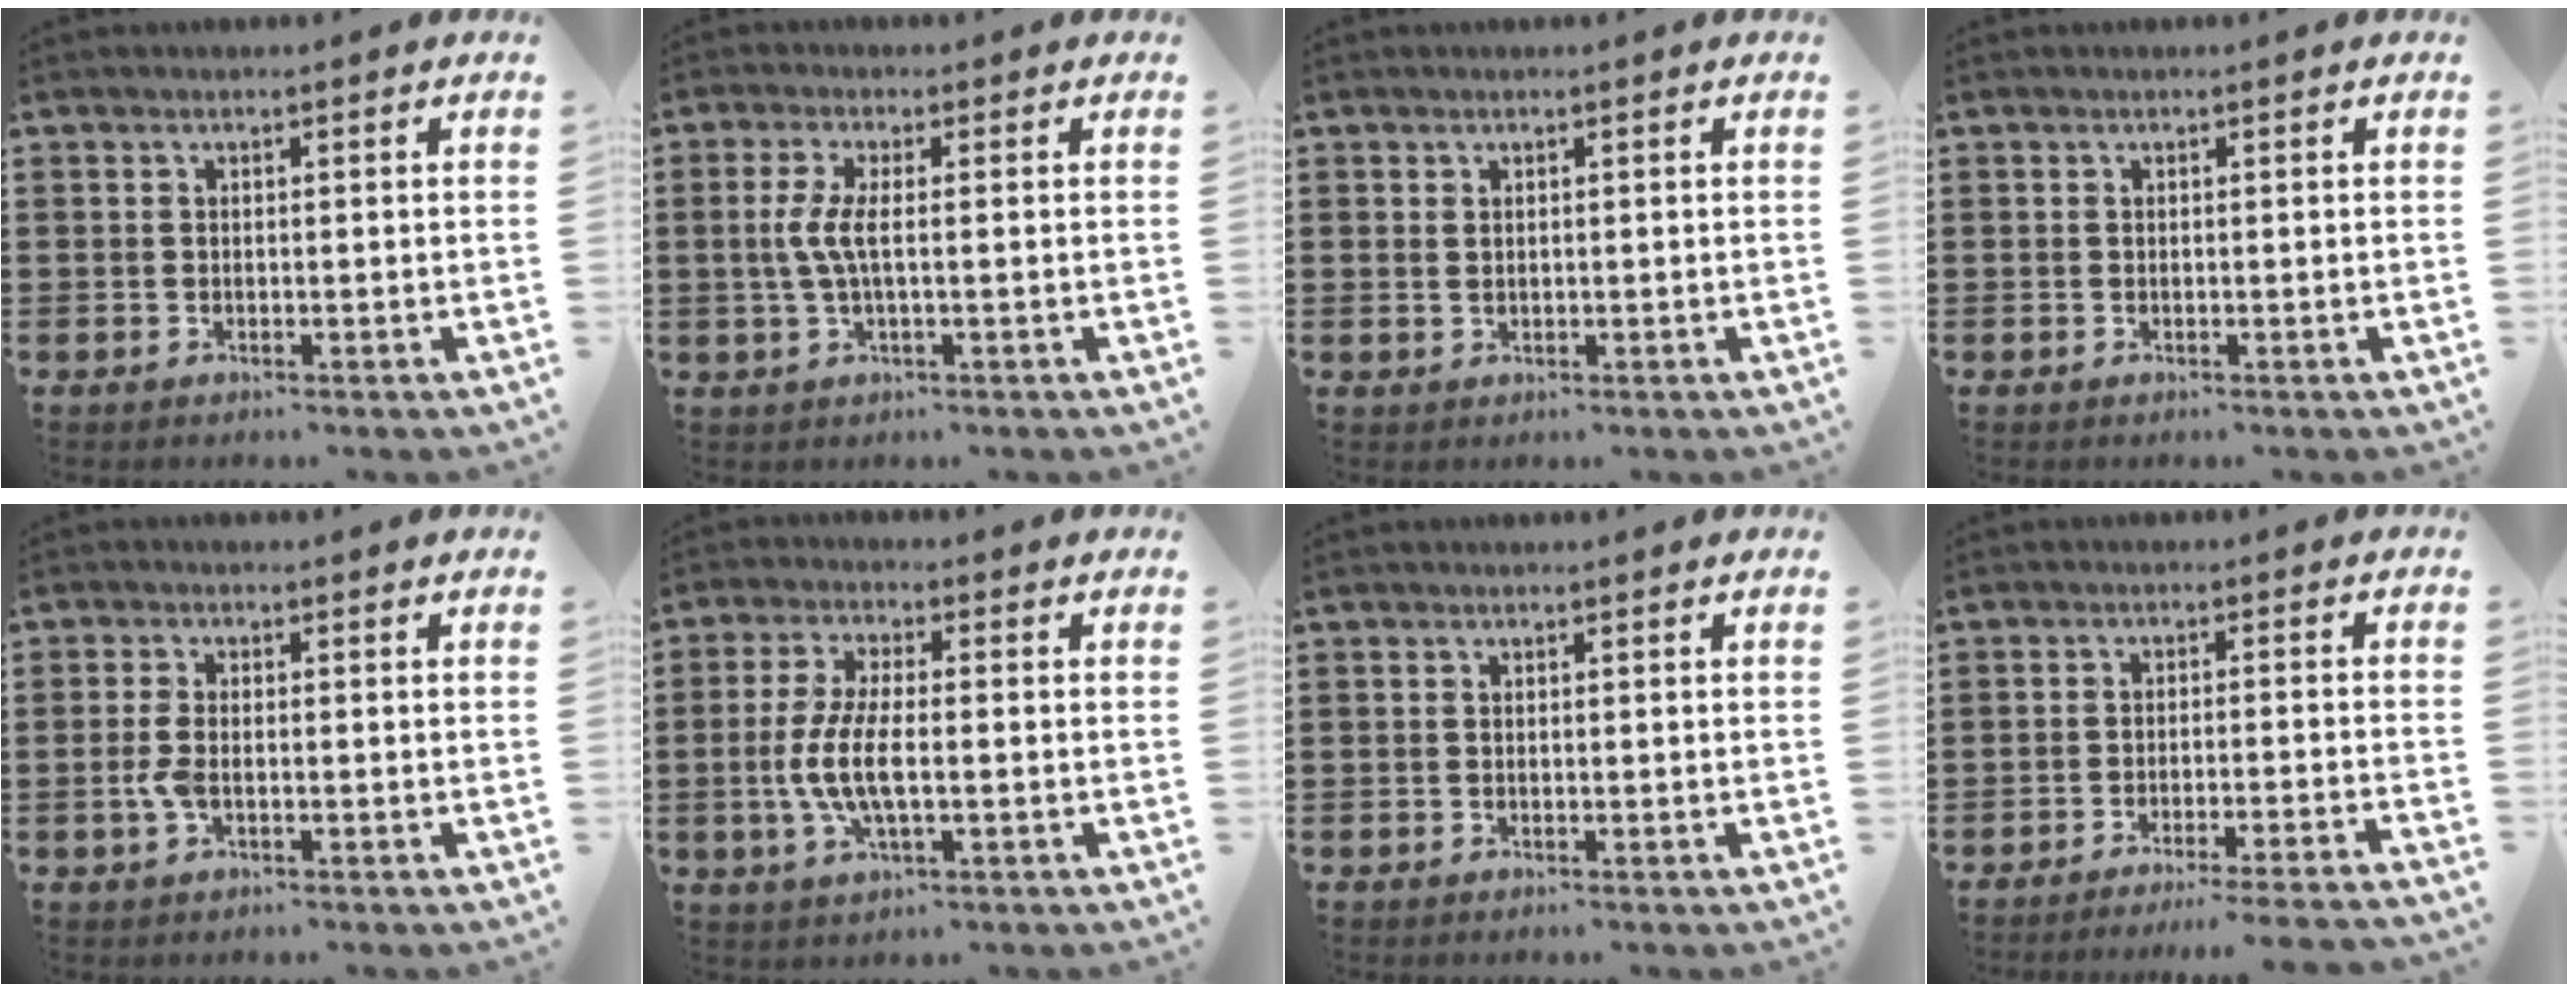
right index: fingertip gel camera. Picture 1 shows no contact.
{"total": 4.2, "force": [-0.1, 0.8, 4.1], "torque": [-0.099, -0.007, -0.010]}
{"total": 0.8, "force": [0.4, 0.5, 0.4], "torque": [-0.010, 0.004, 0.008]}
{"total": 0.0}
{"total": 3.1, "force": [-0.7, 1.4, 2.7], "torque": [-0.073, -0.006, -0.019]}
{"total": 6.9, "force": [-1.2, 2.4, 6.3], "torque": [-0.144, -0.005, -0.032]}
{"total": 0.0}
{"total": 3.5, "force": [-3.3, -0.8, 1.1], "torque": [-0.019, -0.009, -0.065]}